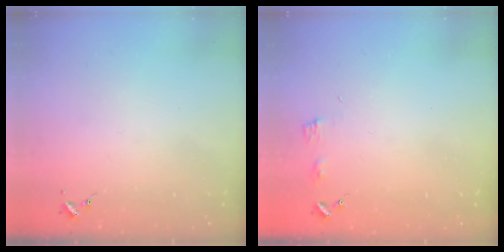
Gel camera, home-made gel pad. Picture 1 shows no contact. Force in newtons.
{"total": 3.9, "press": 3.9, "slide": 0.4}